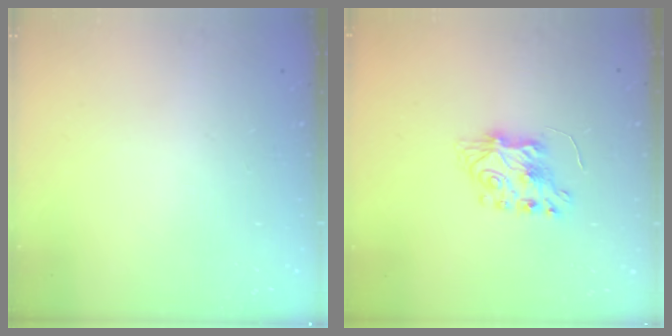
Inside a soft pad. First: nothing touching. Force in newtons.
{"total": 6.9, "press": 6.9, "slide": 0.4}